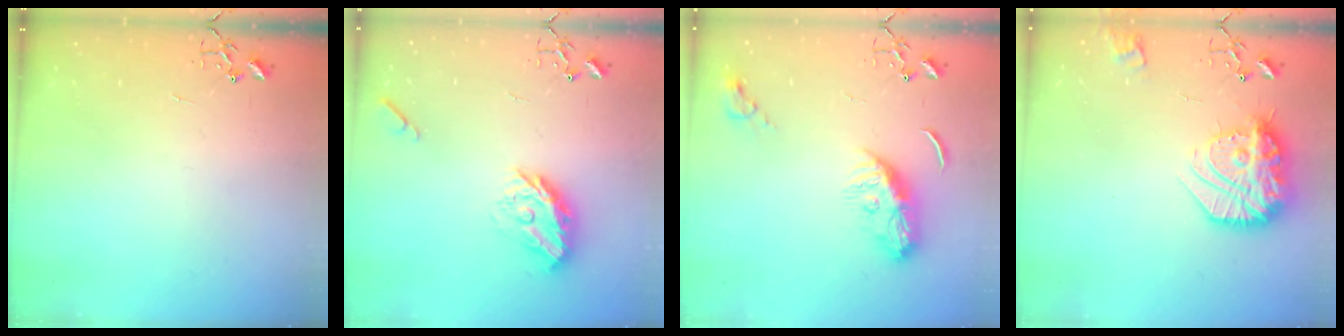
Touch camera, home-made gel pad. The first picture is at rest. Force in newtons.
{"total": 12.8, "press": 12.8, "slide": 0.6}
{"total": 10.3, "press": 10.3, "slide": 0.6}
{"total": 20.0, "press": 20.0, "slide": 0.8}